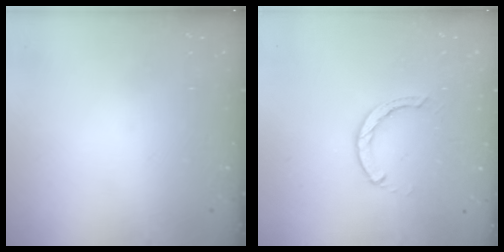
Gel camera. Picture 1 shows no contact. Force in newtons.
{"total": 3.2, "press": 3.1, "slide": 0.5}